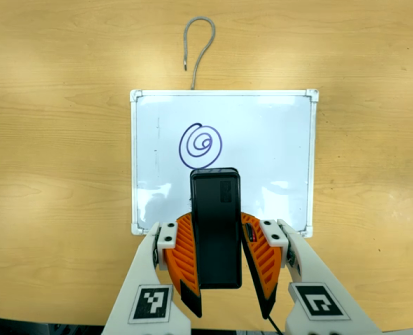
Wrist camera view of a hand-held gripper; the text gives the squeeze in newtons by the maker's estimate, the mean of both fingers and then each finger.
{"total": 7.4, "left": 6.3, "right": 8.5}